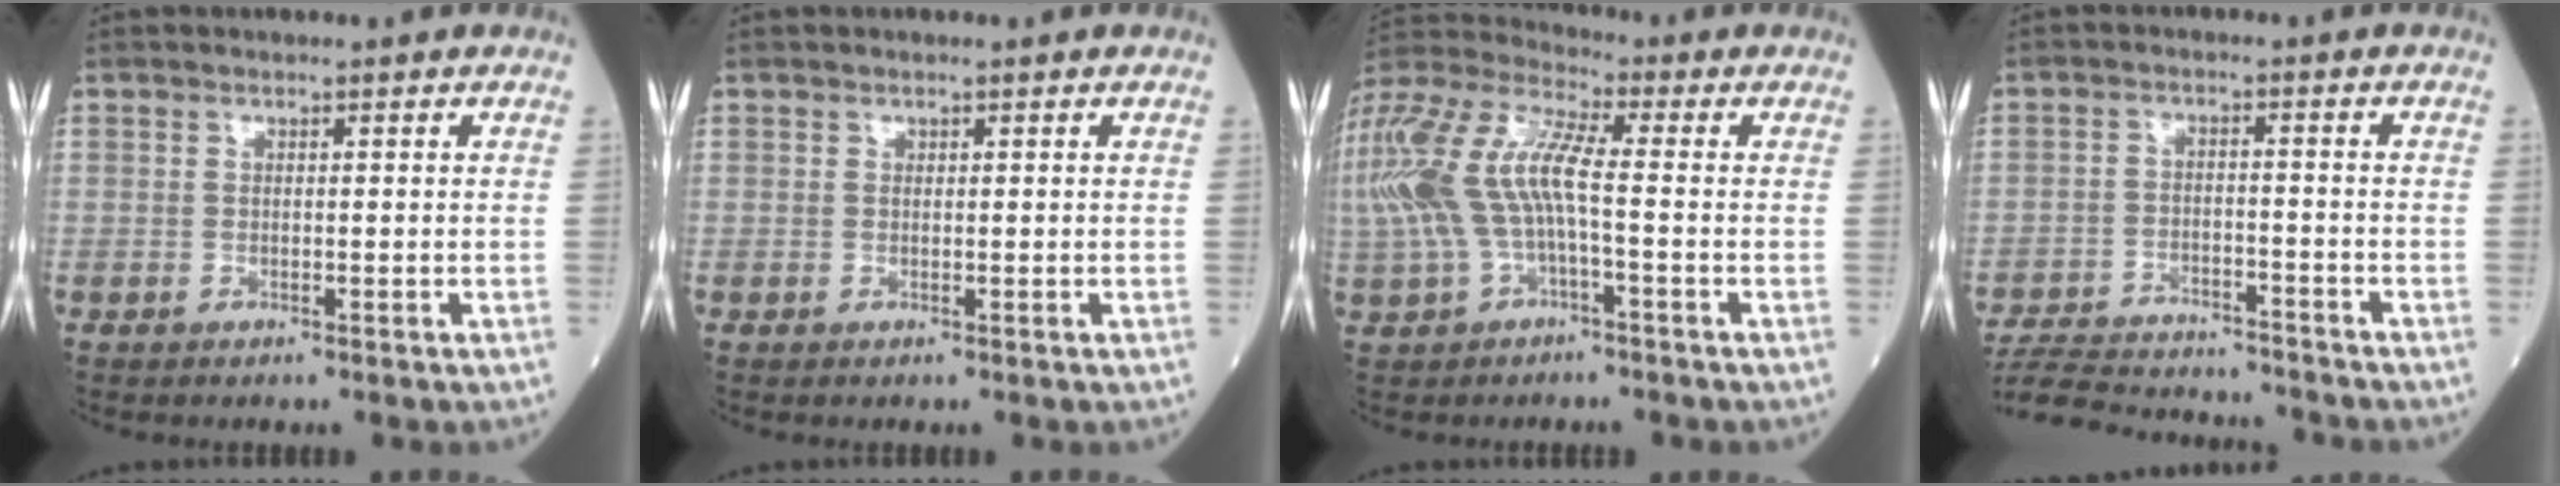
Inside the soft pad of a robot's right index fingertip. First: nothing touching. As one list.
[{"total": 0.0}, {"total": 15.4, "force": [-0.7, 5.1, 14.6], "torque": [-0.343, 0.024, -0.017]}, {"total": 14.9, "force": [-14.0, 2.7, 4.2], "torque": [-0.084, 0.003, -0.209]}]